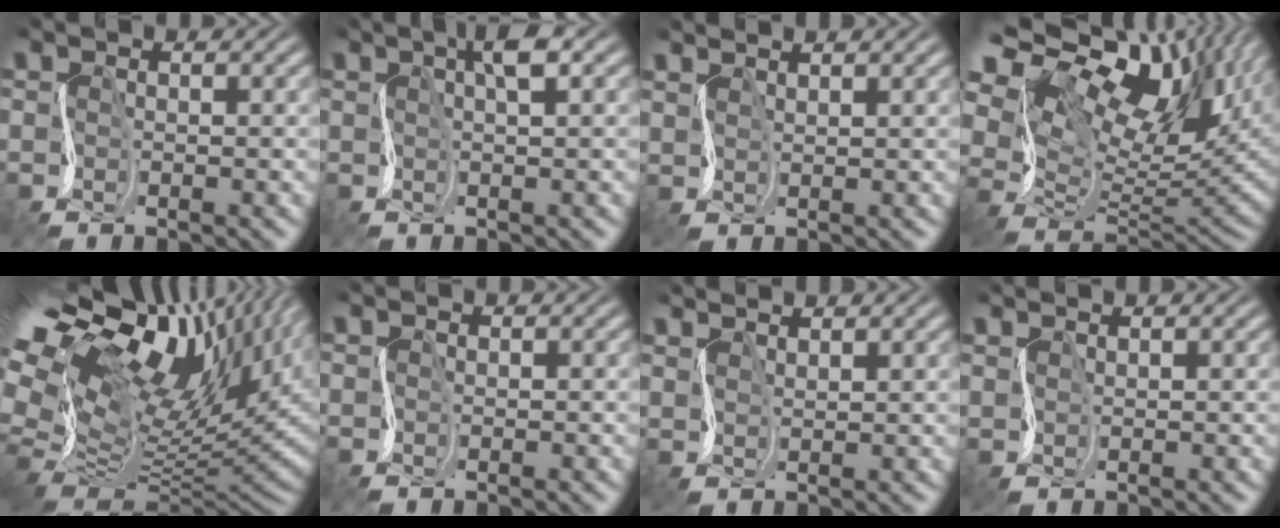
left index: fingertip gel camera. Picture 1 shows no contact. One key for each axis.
{"total": 2.2, "fx": 1.4, "fy": -0.3, "fz": 1.7, "tx": -0.028, "ty": 0.014, "tz": 0.021}
{"total": 2.4, "fx": 2.3, "fy": -0.5, "fz": -0.5, "tx": -0.004, "ty": -0.002, "tz": 0.039}
{"total": 15.5, "fx": 9.7, "fy": 7.7, "fz": 9.4, "tx": -0.197, "ty": 0.036, "tz": 0.164}
{"total": 17.9, "fx": 8.8, "fy": 8.1, "fz": 13.3, "tx": -0.243, "ty": 0.041, "tz": 0.155}
{"total": 0.0}
{"total": 3.1, "fx": 3.1, "fy": -0.3, "fz": -0.3, "tx": -0.008, "ty": 0.000, "tz": 0.053}
{"total": 1.6, "fx": 1.4, "fy": -0.5, "fz": -0.6, "tx": 0.000, "ty": 0.001, "tz": 0.025}